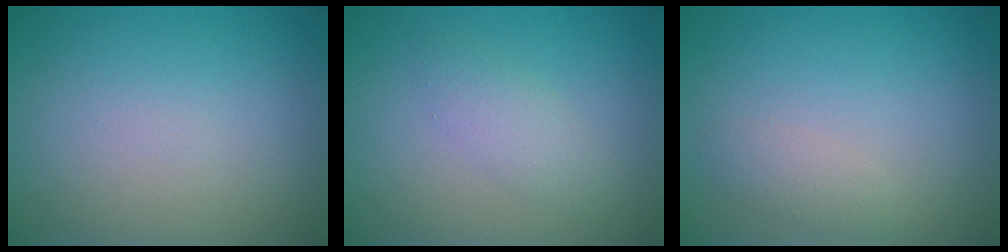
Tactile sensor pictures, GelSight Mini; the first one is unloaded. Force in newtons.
{"total": 2.0, "press": 2.0, "slide": 0.1}
{"total": 1.4, "press": 1.4, "slide": 0.1}